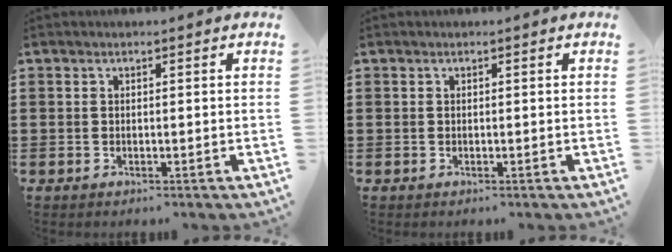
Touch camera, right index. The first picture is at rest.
{"total": 0.0}